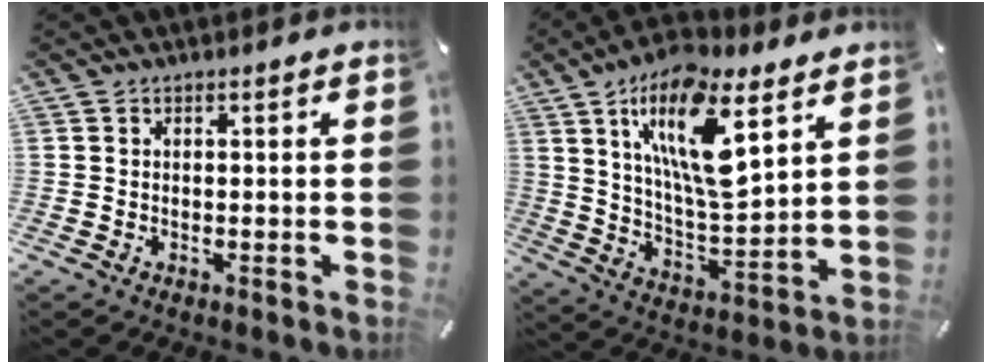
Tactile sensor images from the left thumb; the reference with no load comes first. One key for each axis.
{"total": 19.1, "fx": 10.0, "fy": 7.0, "fz": 14.7, "tx": -0.279, "ty": -0.041, "tz": 0.162}